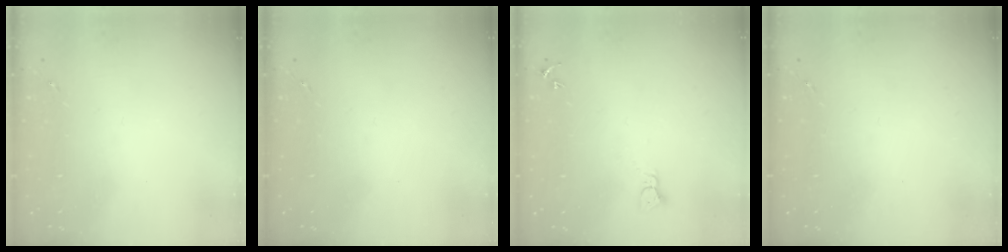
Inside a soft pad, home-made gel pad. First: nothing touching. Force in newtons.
{"total": 0.0}
{"total": 2.3, "press": 2.3, "slide": 0.3}
{"total": 0.0}